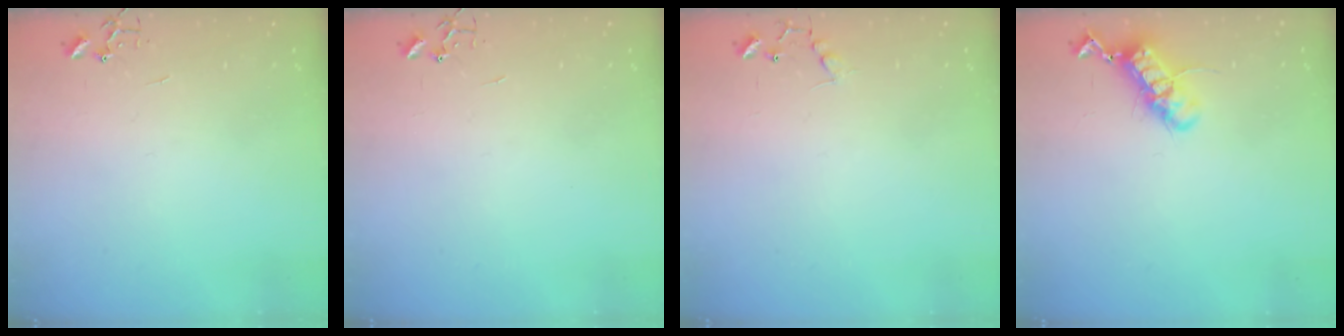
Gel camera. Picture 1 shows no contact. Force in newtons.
{"total": 0.0}
{"total": 6.7, "press": 6.7, "slide": 0.4}
{"total": 12.5, "press": 12.5, "slide": 0.9}